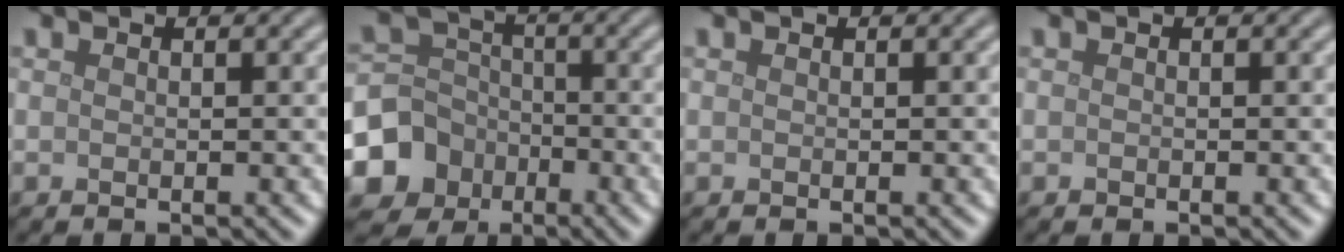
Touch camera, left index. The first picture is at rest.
{"total": 8.5, "force": [-3.9, 7.4, 1.6], "torque": [-0.029, -0.015, -0.099]}
{"total": 0.0}
{"total": 0.0}